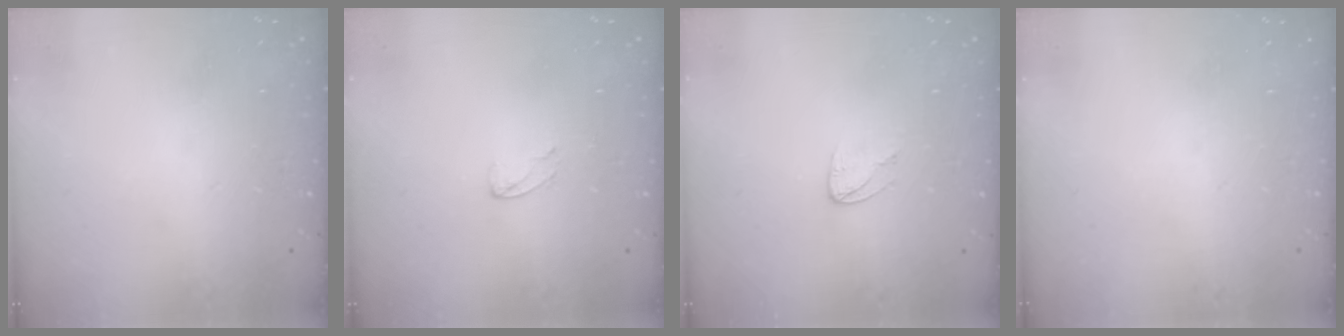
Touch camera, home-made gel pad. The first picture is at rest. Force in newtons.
{"total": 3.6, "press": 3.6, "slide": 0.2}
{"total": 3.2, "press": 3.2, "slide": 0.2}
{"total": 0.0}